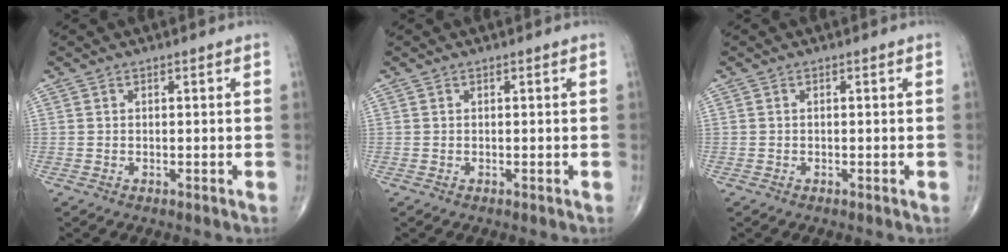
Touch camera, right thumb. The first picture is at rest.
{"total": 0.0}
{"total": 0.0}